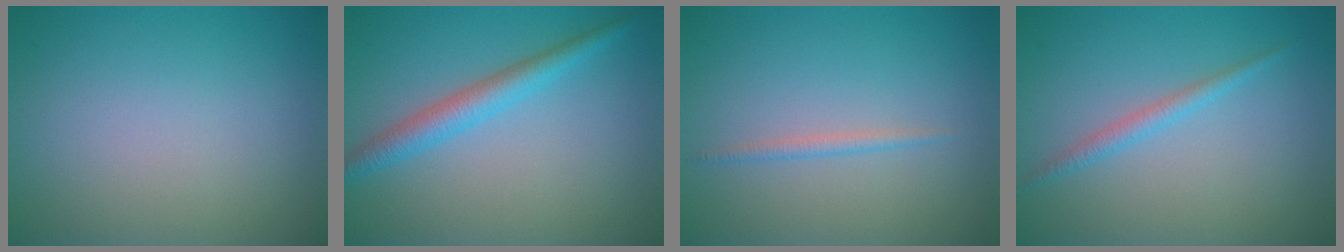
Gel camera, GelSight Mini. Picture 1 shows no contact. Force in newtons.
{"total": 3.0, "press": 3.0, "slide": 0.2}
{"total": 0.9, "press": 0.9, "slide": 0.0}
{"total": 1.5, "press": 1.5, "slide": 0.1}